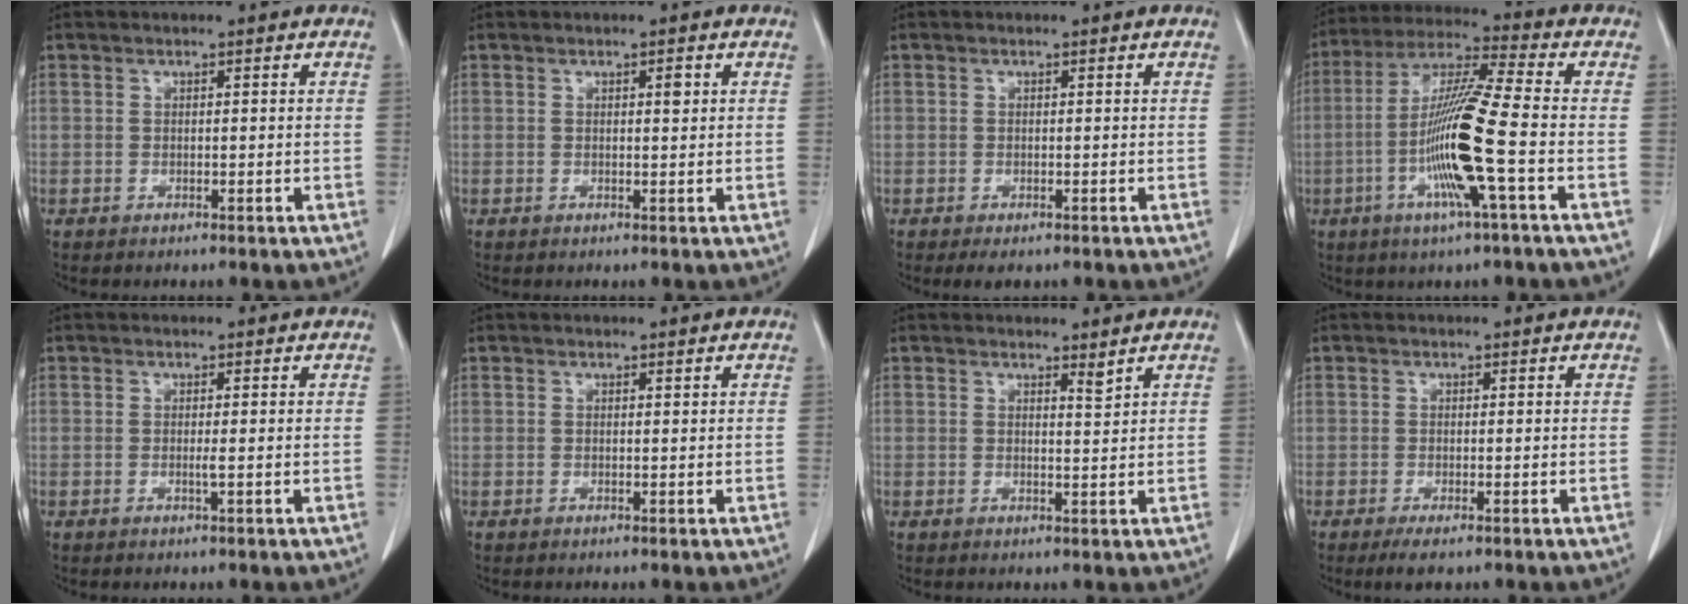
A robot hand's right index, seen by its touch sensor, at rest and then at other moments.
{"total": 1.1, "force": [0.4, 0.3, 1.0], "torque": [-0.015, 0.002, 0.005]}
{"total": 1.7, "force": [-1.0, 0.9, 1.0], "torque": [-0.010, -0.002, -0.007]}
{"total": 14.0, "force": [-3.5, -0.6, 13.5], "torque": [-0.270, -0.008, -0.075]}
{"total": 0.7, "force": [-0.1, -0.1, 0.7], "torque": [-0.011, -0.001, -0.002]}
{"total": 0.0}
{"total": 1.3, "force": [1.2, -0.1, 0.5], "torque": [-0.009, -0.011, 0.019]}
{"total": 2.2, "force": [-1.4, 0.5, 1.6], "torque": [-0.022, -0.004, -0.020]}